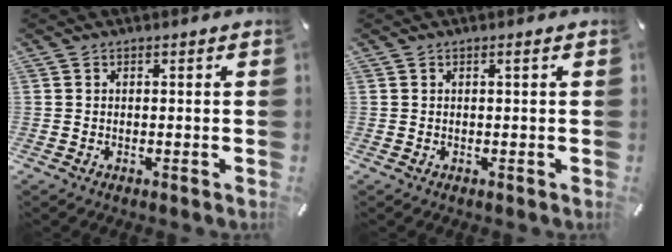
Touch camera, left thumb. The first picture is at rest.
{"total": 0.7, "force": [0.2, 0.0, 0.7], "torque": [-0.012, 0.001, 0.002]}